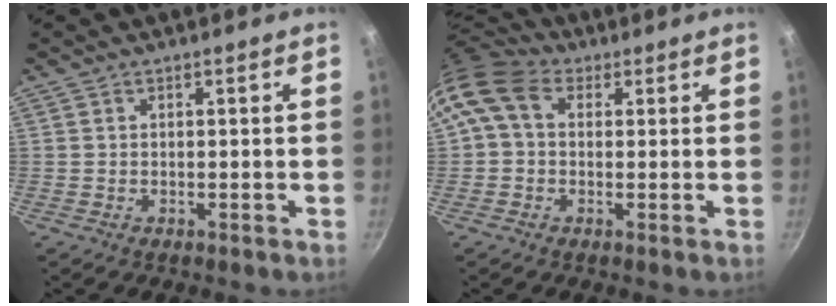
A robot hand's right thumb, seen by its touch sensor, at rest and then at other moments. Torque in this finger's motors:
{"motor_torque": [1.32, 1.90, 0.67, -0.59, 0.41]}